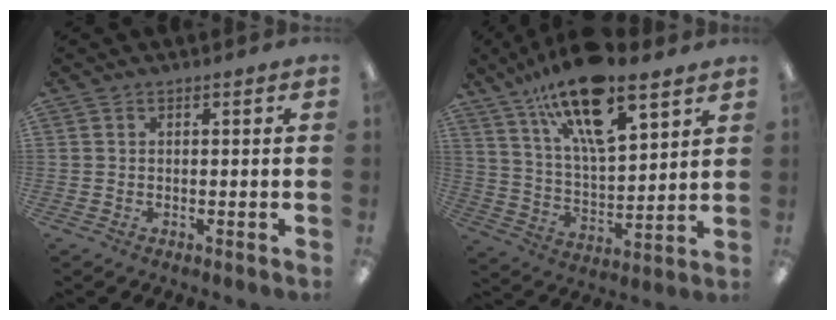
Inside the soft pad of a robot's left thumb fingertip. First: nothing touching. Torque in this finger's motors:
{"motor_torque": [0.41, 0.42, 1.50, -1.27, 0.33]}